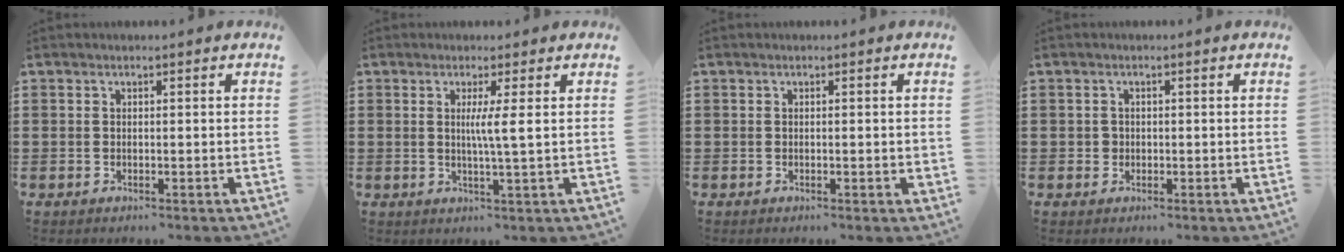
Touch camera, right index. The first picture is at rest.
{"total": 3.7, "force": [0.7, -0.6, 3.5], "torque": [-0.069, -0.007, 0.007]}
{"total": 0.6, "force": [0.0, 0.2, 0.5], "torque": [-0.011, 0.000, 0.001]}
{"total": 1.1, "force": [0.0, 1.1, 0.3], "torque": [-0.008, 0.006, -0.002]}